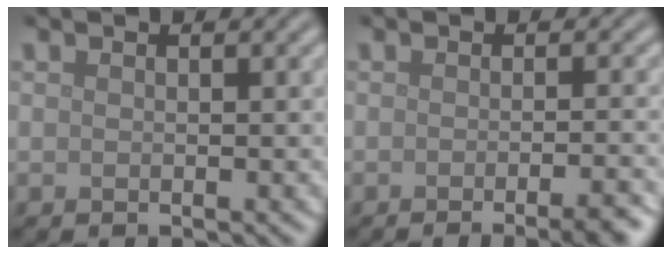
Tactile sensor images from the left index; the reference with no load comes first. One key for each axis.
{"total": 5.0, "fx": -2.7, "fy": 1.4, "fz": 4.0, "tx": -0.033, "ty": 0.003, "tz": -0.029}